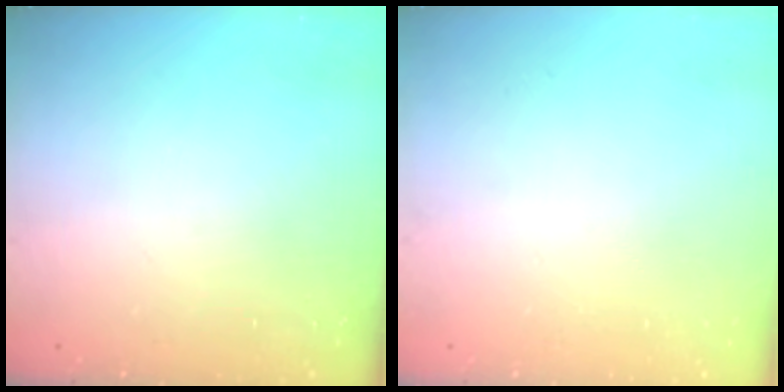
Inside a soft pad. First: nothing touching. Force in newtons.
{"total": 0.0}